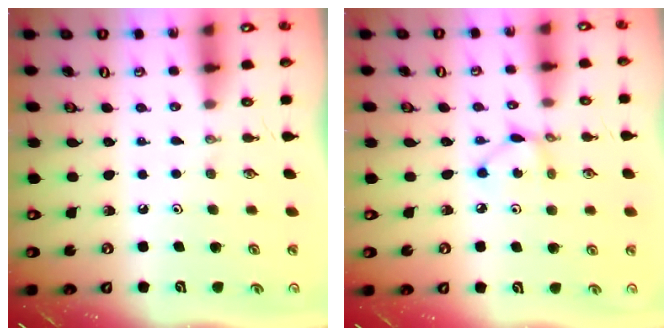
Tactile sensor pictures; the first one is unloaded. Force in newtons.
{"total": 3.5, "press": 3.5, "slide": 0.1}